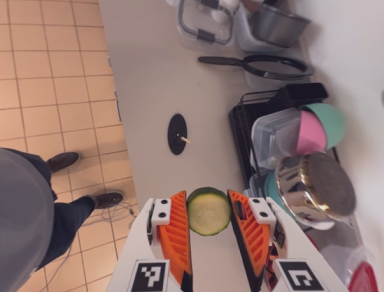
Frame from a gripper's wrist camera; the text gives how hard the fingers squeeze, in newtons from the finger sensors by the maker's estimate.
{"total": 7.4, "left": 7.5, "right": 7.2}